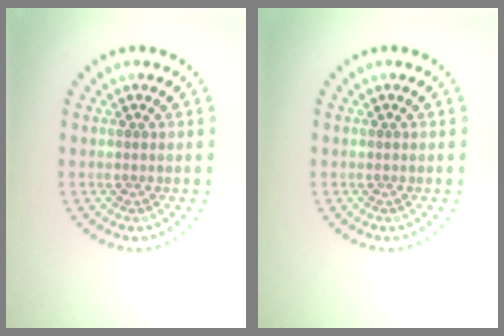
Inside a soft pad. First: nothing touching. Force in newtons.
{"total": 0.0}